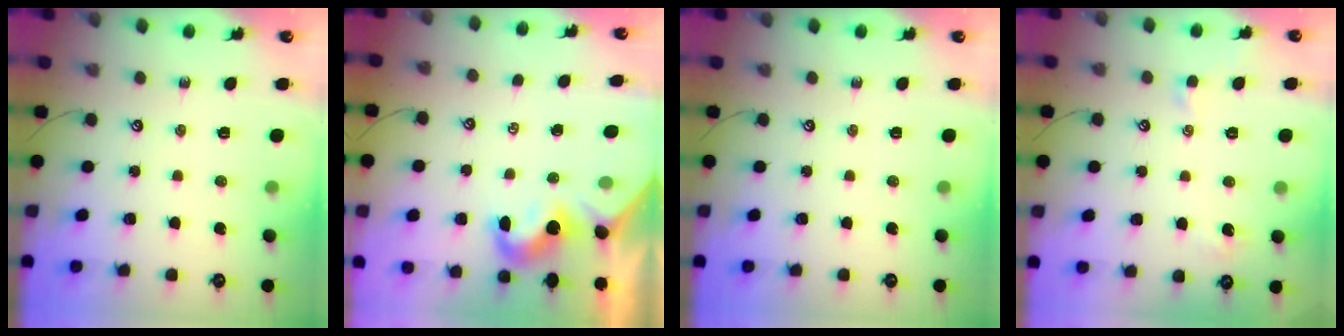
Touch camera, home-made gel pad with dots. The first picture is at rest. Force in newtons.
{"total": 2.3, "press": 2.2, "slide": 0.7}
{"total": 0.0}
{"total": 1.6, "press": 1.5, "slide": 0.5}